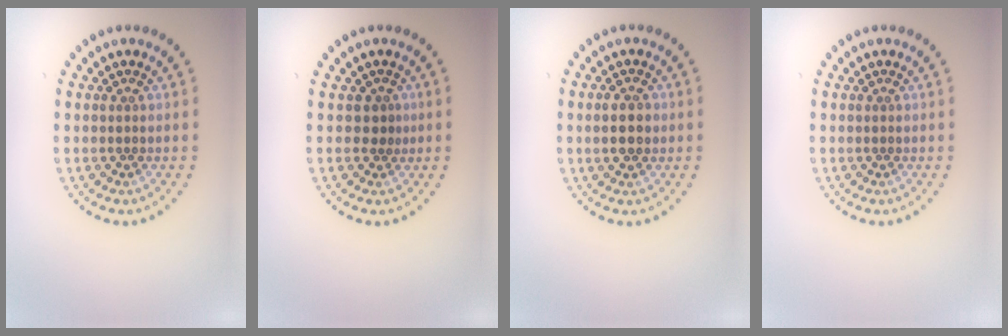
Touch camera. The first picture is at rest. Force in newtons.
{"total": 1.3, "press": 0.9, "slide": 0.9}
{"total": 2.8, "press": 2.8, "slide": 0.2}
{"total": 0.0}